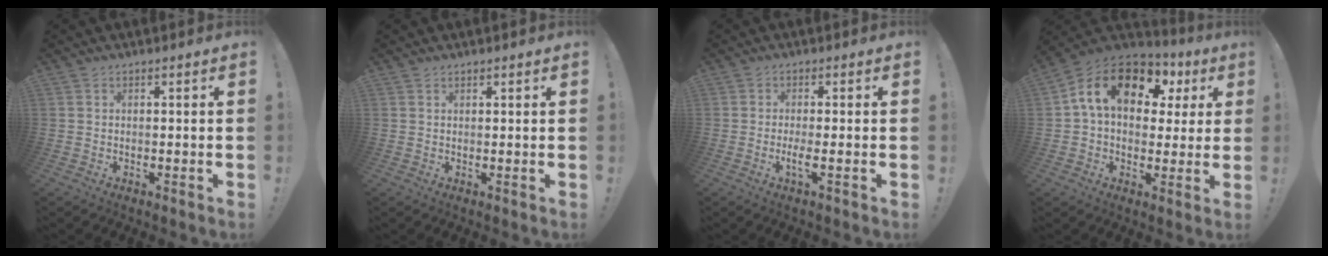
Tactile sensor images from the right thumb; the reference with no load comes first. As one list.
[{"total": 0.9, "force": [0.8, 0.3, 0.2], "torque": [-0.004, 0.000, 0.016]}, {"total": 3.5, "force": [-0.7, -0.4, 3.4], "torque": [-0.062, -0.018, -0.012]}, {"total": 17.0, "force": [5.9, 10.9, 11.6], "torque": [-0.192, -0.005, 0.105]}]